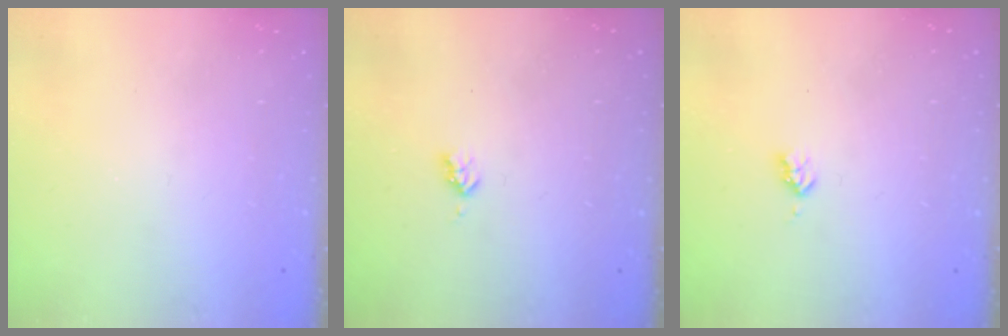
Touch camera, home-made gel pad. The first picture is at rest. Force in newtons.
{"total": 2.9, "press": 2.9, "slide": 0.5}
{"total": 2.9, "press": 2.9, "slide": 0.5}